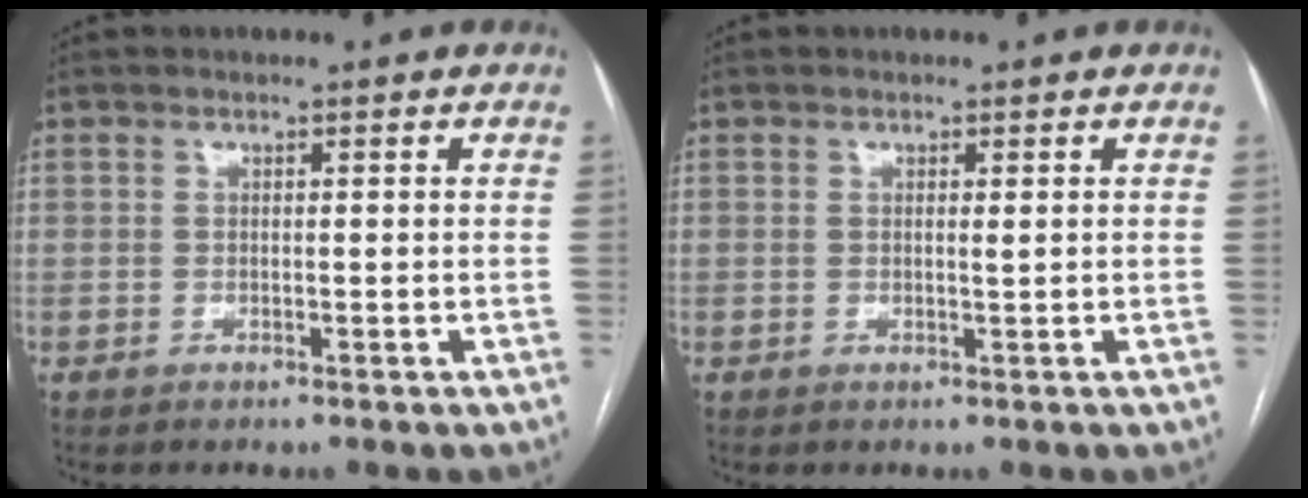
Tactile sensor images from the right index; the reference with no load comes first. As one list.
[{"total": 0.5, "force": [0.2, -0.1, 0.5], "torque": [-0.010, -0.002, 0.003]}]